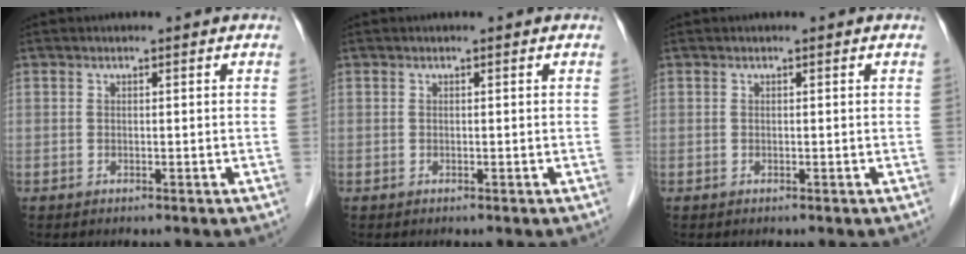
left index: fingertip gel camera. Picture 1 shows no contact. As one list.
[{"total": 0.0}, {"total": 0.0}]